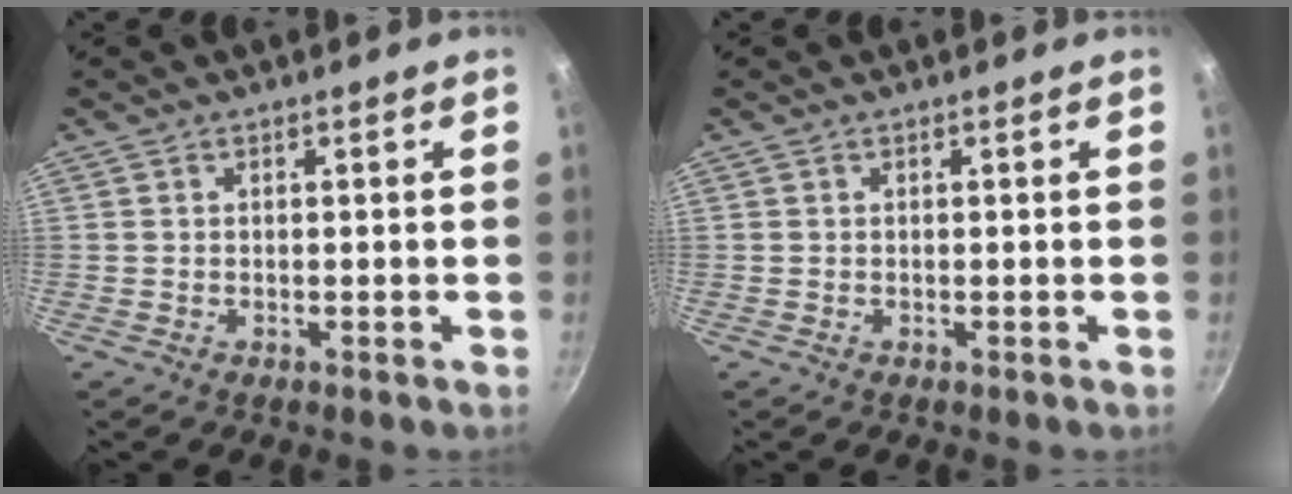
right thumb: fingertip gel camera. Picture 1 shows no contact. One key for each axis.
{"total": 0.0}